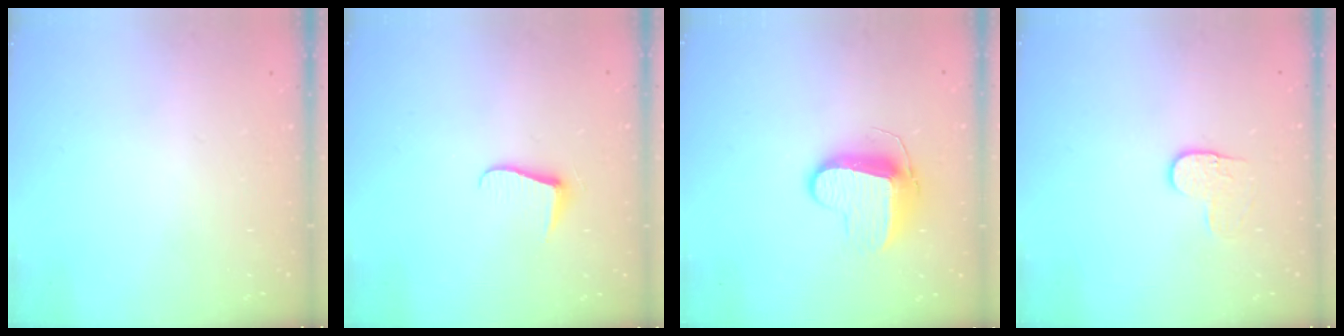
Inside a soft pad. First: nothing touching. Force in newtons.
{"total": 5.6, "press": 5.6, "slide": 0.7}
{"total": 9.7, "press": 9.7, "slide": 0.4}
{"total": 3.8, "press": 3.8, "slide": 0.4}